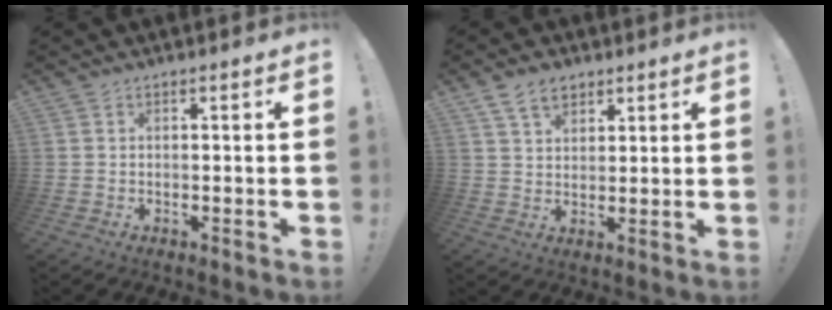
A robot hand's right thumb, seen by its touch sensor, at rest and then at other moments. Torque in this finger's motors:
{"motor_torque": [0.28, 1.71, 0.26, -0.15, -0.02]}